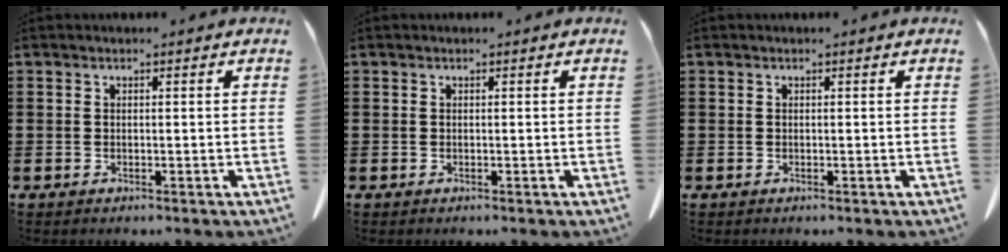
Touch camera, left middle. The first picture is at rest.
{"total": 0.0}
{"total": 0.0}